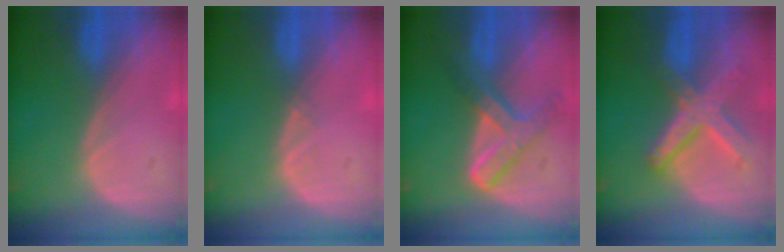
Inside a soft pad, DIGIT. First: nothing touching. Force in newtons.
{"total": 0.7, "press": 0.5, "slide": 0.4}
{"total": 7.1, "press": 6.1, "slide": 3.7}
{"total": 8.4, "press": 7.1, "slide": 4.3}